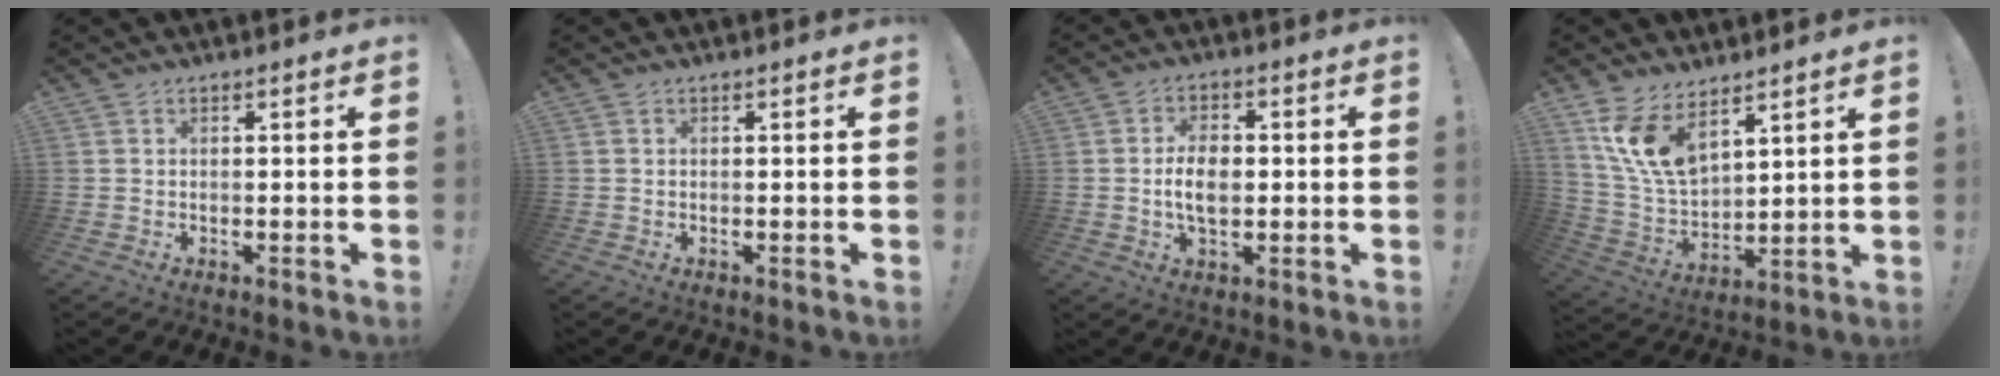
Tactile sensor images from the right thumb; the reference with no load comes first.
{"total": 0.0}
{"total": 7.7, "force": [-0.7, 4.6, 6.1], "torque": [-0.113, 0.004, -0.017]}
{"total": 13.1, "force": [8.6, 6.4, 7.4], "torque": [-0.164, -0.047, 0.169]}